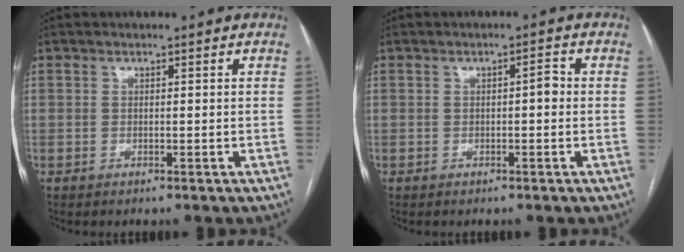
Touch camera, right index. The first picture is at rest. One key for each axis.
{"total": 1.8, "fx": -0.1, "fy": 0.5, "fz": 1.7, "tx": -0.022, "ty": 0.009, "tz": -0.001}